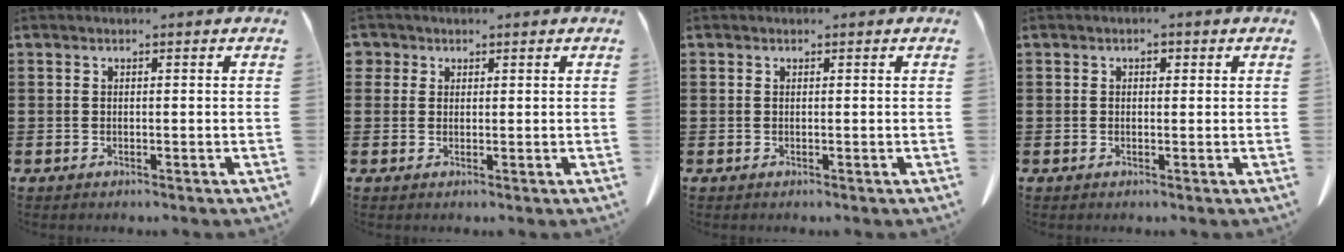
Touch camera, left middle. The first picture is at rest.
{"total": 1.6, "force": [1.1, 1.2, 0.2], "torque": [-0.010, 0.005, 0.021]}
{"total": 0.0}
{"total": 1.0, "force": [0.3, 0.8, 0.5], "torque": [-0.013, 0.006, 0.004]}